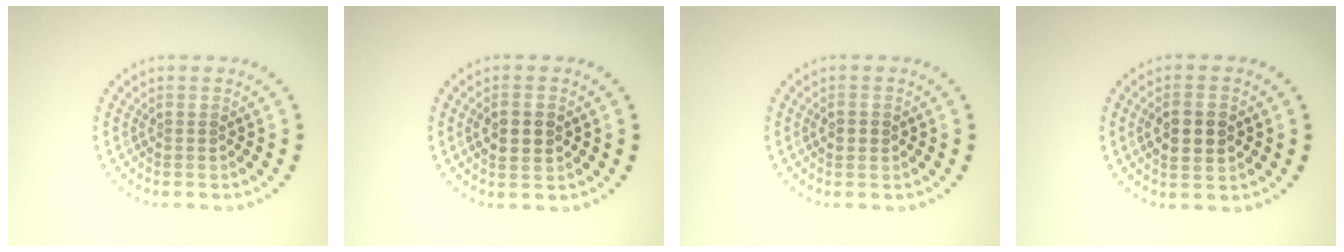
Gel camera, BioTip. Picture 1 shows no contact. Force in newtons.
{"total": 3.4, "press": 3.4, "slide": 0.3}
{"total": 1.7, "press": 1.7, "slide": 0.1}
{"total": 3.4, "press": 3.4, "slide": 0.2}